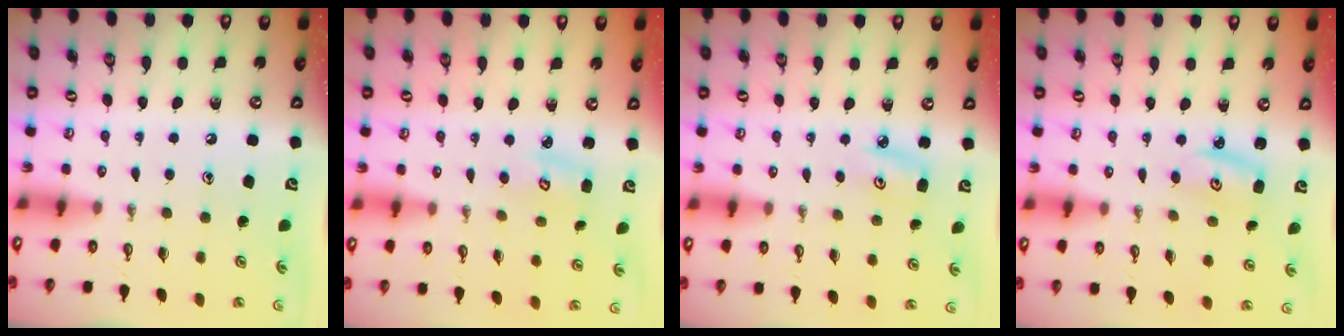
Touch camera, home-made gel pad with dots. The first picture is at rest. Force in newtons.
{"total": 3.5, "press": 3.5, "slide": 0.3}
{"total": 4.8, "press": 4.8, "slide": 0.4}
{"total": 2.8, "press": 2.8, "slide": 0.3}